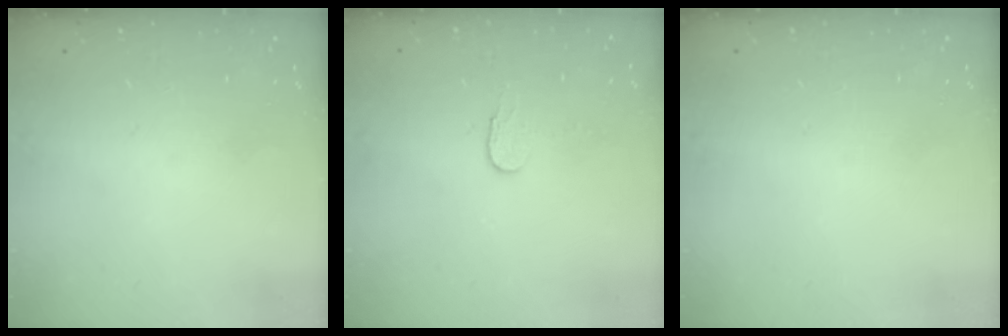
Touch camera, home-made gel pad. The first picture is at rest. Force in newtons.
{"total": 3.5, "press": 3.5, "slide": 0.2}
{"total": 0.0}